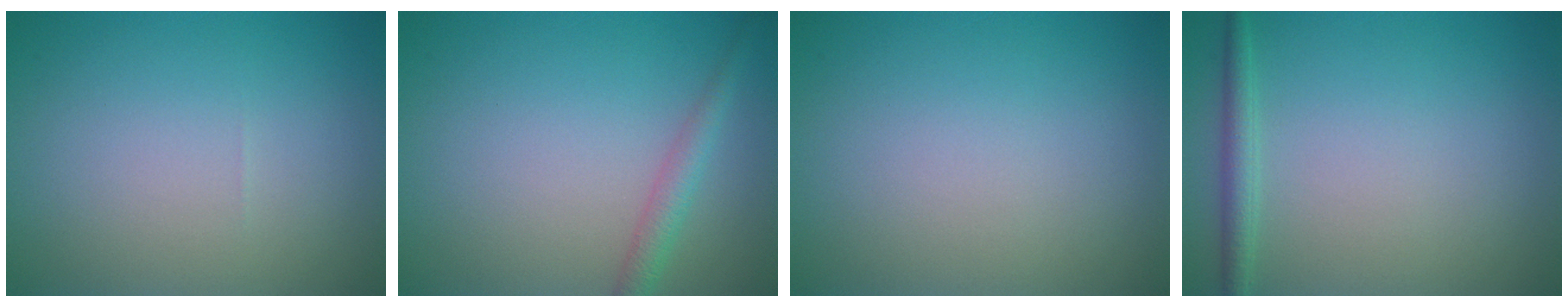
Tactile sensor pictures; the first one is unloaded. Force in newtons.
{"total": 2.0, "press": 2.0, "slide": 0.1}
{"total": 0.0}
{"total": 1.7, "press": 1.7, "slide": 0.1}